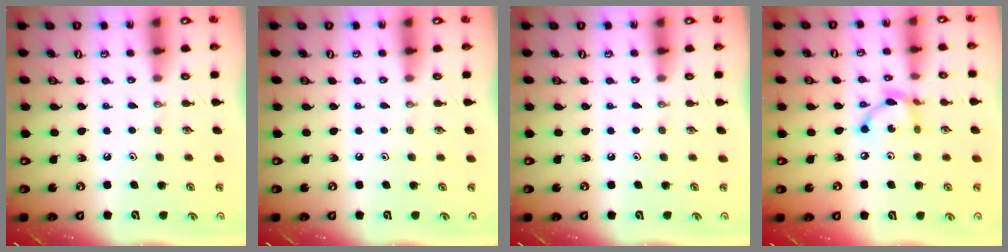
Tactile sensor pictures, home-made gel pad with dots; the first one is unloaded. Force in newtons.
{"total": 0.0}
{"total": 0.0}
{"total": 8.3, "press": 8.3, "slide": 0.3}